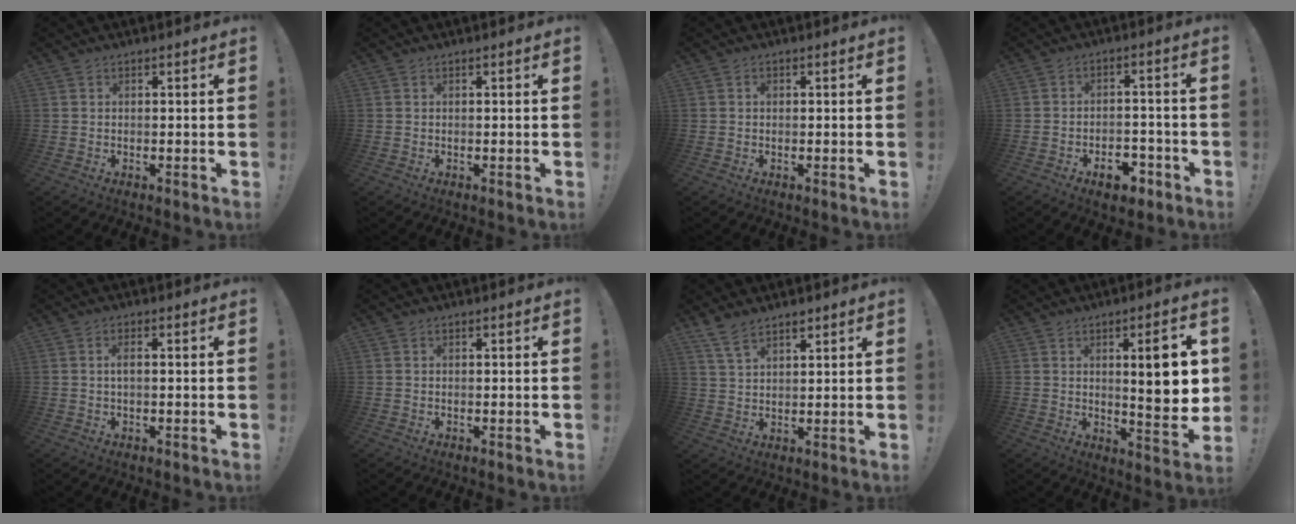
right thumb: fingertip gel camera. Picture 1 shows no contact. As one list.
[{"total": 0.0}, {"total": 0.5, "force": [0.1, 0.5, 0.2], "torque": [0.003, 0.000, 0.001]}, {"total": 7.2, "force": [-4.4, 4.2, 3.8], "torque": [-0.033, 0.032, -0.073]}, {"total": 2.2, "force": [0.1, 0.5, 2.2], "torque": [-0.034, 0.002, -0.002]}, {"total": 0.0}, {"total": 6.0, "force": [4.6, 2.4, 3.1], "torque": [-0.059, -0.022, 0.086]}, {"total": 13.3, "force": [2.3, 3.0, 12.8], "torque": [-0.163, -0.015, 0.027]}]